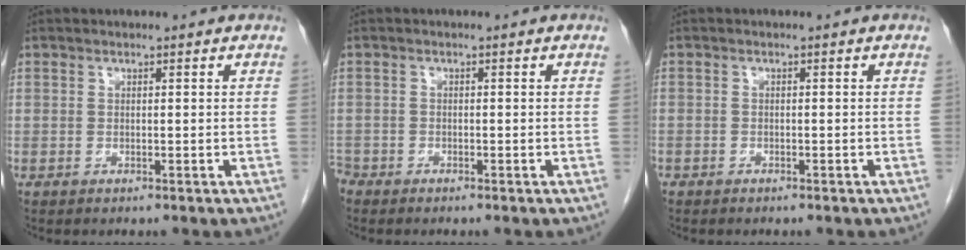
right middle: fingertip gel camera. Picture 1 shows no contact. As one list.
[{"total": 1.9, "force": [-1.7, 0.9, 0.2], "torque": [-0.007, -0.001, -0.031]}, {"total": 0.8, "force": [-0.6, 0.5, 0.1], "torque": [-0.007, 0.001, -0.012]}]